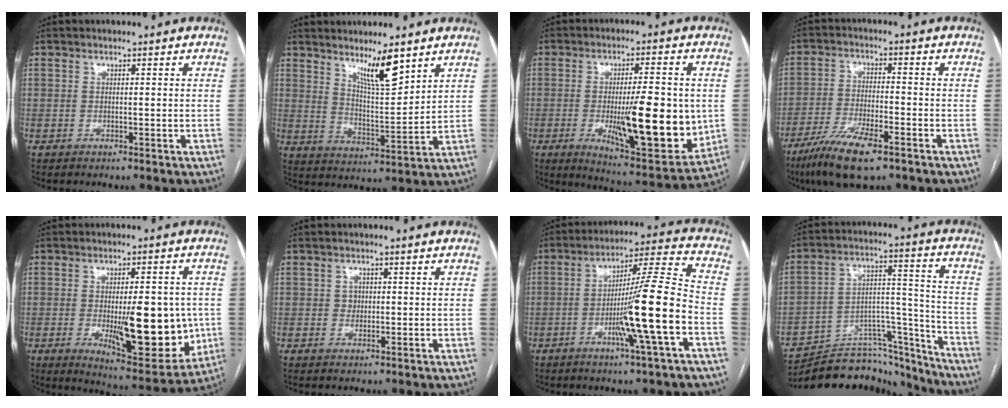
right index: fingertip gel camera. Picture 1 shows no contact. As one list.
[{"total": 8.2, "force": [6.0, 0.9, 5.5], "torque": [-0.102, -0.014, 0.111]}, {"total": 18.0, "force": [-2.0, 4.1, 17.4], "torque": [-0.261, -0.026, -0.020]}, {"total": 10.1, "force": [-6.8, 1.9, 7.2], "torque": [-0.137, -0.021, -0.119]}, {"total": 16.3, "force": [-2.3, 5.1, 15.3], "torque": [-0.212, -0.018, -0.018]}, {"total": 1.2, "force": [0.1, 1.1, 0.3], "torque": [-0.004, 0.001, 0.003]}, {"total": 14.5, "force": [-4.5, -1.1, 13.7], "torque": [-0.229, 0.002, -0.080]}, {"total": 21.8, "force": [-20.7, 5.2, 4.4], "torque": [-0.057, 0.052, -0.308]}]